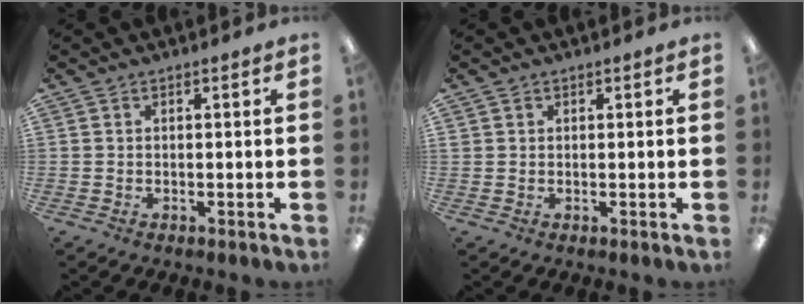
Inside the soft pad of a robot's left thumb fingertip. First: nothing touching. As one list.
[{"total": 0.8, "force": [0.3, 0.7, 0.1], "torque": [-0.001, 0.004, 0.005]}]